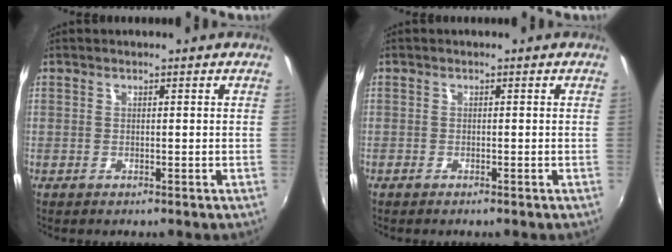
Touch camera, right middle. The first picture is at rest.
{"total": 0.7, "force": [-0.6, 0.1, 0.3], "torque": [-0.005, -0.002, -0.013]}